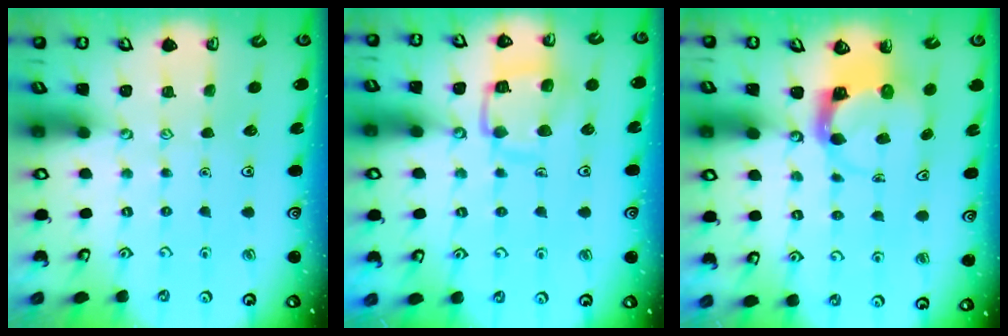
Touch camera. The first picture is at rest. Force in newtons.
{"total": 13.0, "press": 12.9, "slide": 1.5}
{"total": 3.8, "press": 3.8, "slide": 0.5}